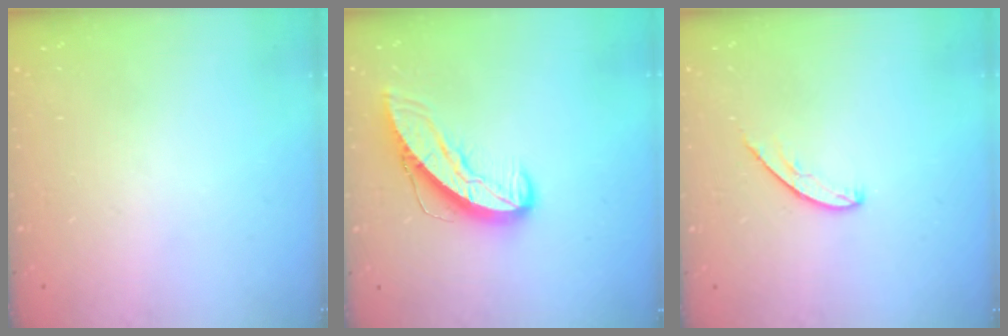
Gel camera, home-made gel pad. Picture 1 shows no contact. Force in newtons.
{"total": 9.1, "press": 9.0, "slide": 1.1}
{"total": 4.9, "press": 4.9, "slide": 0.5}